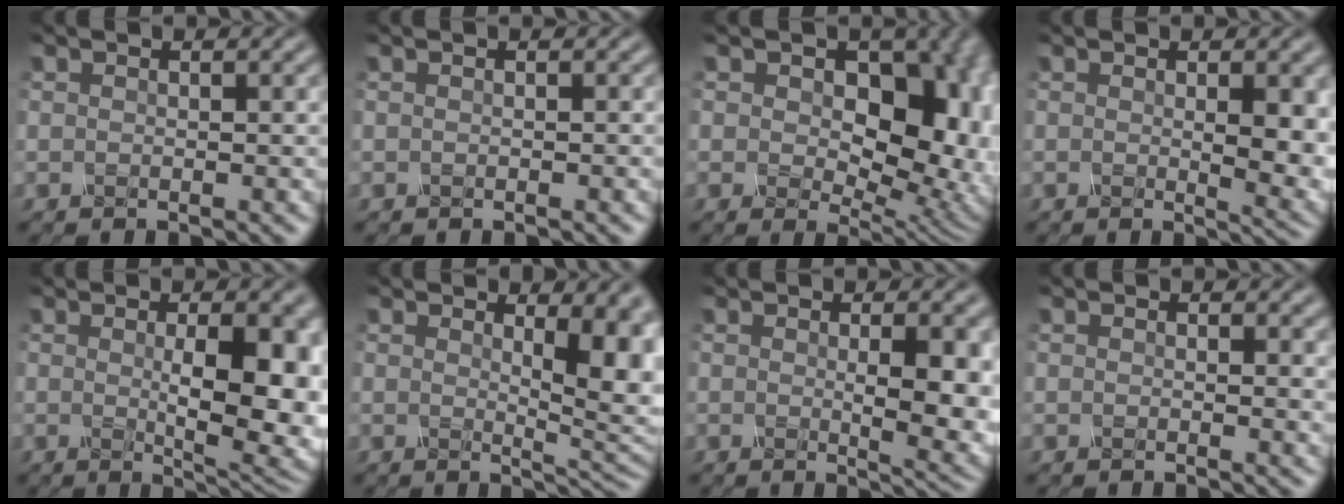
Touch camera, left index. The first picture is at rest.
{"total": 0.0}
{"total": 11.6, "force": [1.1, 7.7, 8.6], "torque": [-0.110, -0.014, 0.026]}
{"total": 5.1, "force": [0.5, 1.4, 4.9], "torque": [-0.059, -0.010, 0.016]}
{"total": 8.0, "force": [0.0, 2.0, 7.7], "torque": [-0.108, -0.006, 0.007]}
{"total": 7.2, "force": [1.6, 2.6, 6.5], "torque": [-0.067, -0.008, 0.027]}
{"total": 6.4, "force": [0.2, 1.6, 6.2], "torque": [-0.079, -0.008, 0.010]}
{"total": 1.1, "force": [0.6, 0.4, 0.7], "torque": [-0.003, -0.001, 0.009]}